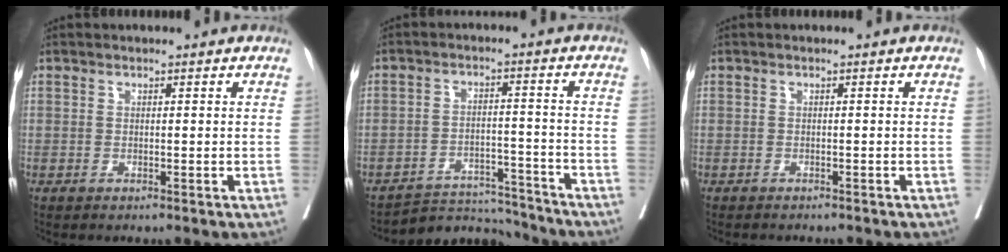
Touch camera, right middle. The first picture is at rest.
{"total": 7.4, "force": [-7.2, 0.8, -1.4], "torque": [0.027, 0.027, -0.111]}
{"total": 3.1, "force": [-2.7, 0.4, 1.3], "torque": [-0.017, -0.003, -0.032]}